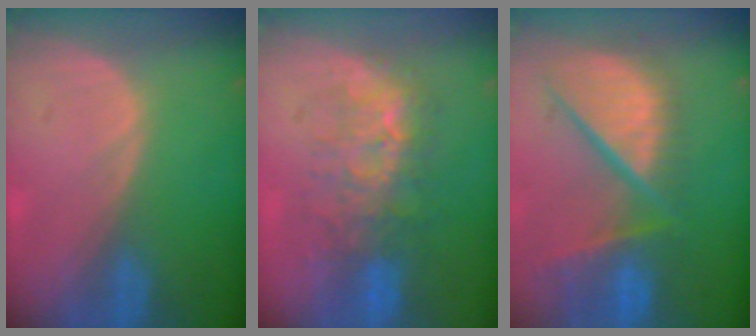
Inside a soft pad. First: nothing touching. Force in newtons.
{"total": 8.4, "press": 8.0, "slide": 2.6}
{"total": 12.4, "press": 10.2, "slide": 7.0}